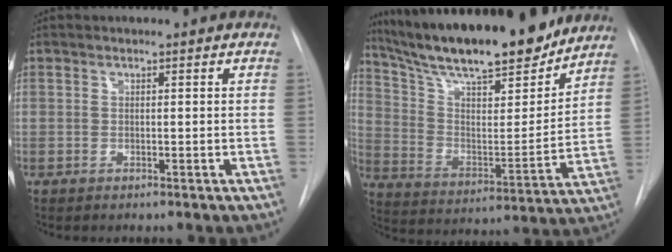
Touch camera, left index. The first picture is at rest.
{"total": 23.6, "force": [20.3, 3.9, 11.4], "torque": [-0.199, -0.006, 0.320]}